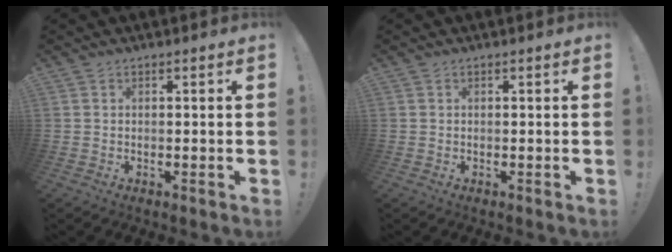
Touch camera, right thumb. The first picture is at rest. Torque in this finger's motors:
{"motor_torque": [0.00, 0.00, 0.04, -0.02, 0.00]}